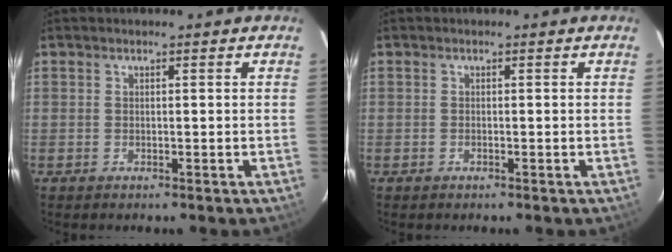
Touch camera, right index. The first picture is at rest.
{"total": 0.0}